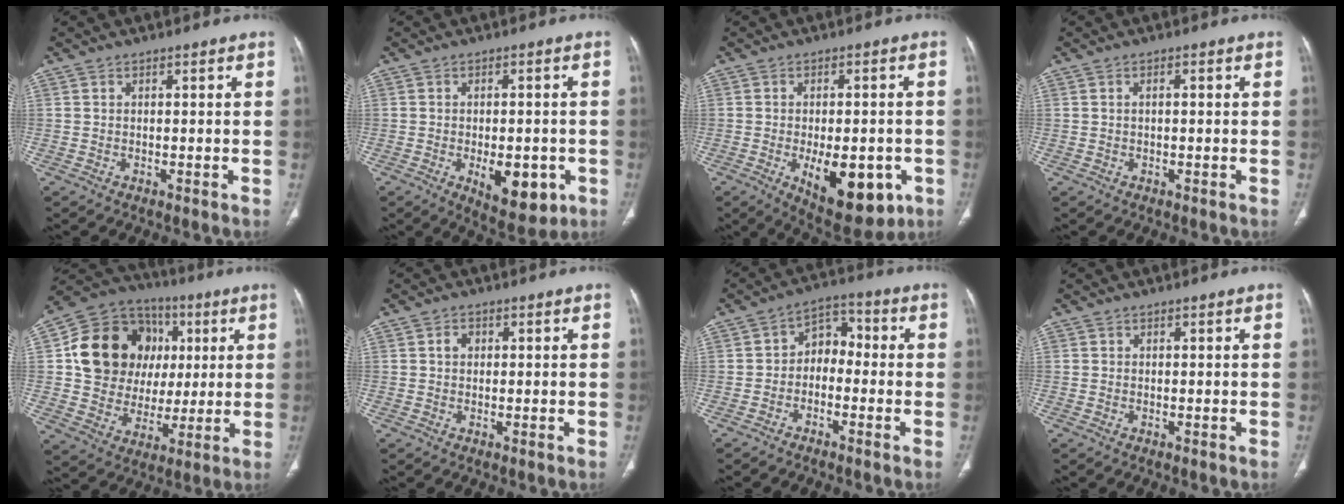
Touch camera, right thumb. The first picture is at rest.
{"total": 9.9, "force": [-3.1, 4.9, 8.1], "torque": [-0.091, -0.002, -0.030]}
{"total": 14.6, "force": [-4.6, 7.0, 11.9], "torque": [-0.149, -0.001, -0.045]}
{"total": 0.8, "force": [0.1, 0.4, 0.7], "torque": [-0.018, 0.004, 0.003]}
{"total": 20.6, "force": [4.1, 17.2, 10.6], "torque": [-0.148, 0.026, 0.081]}
{"total": 1.6, "force": [0.3, 1.3, 0.8], "torque": [-0.009, 0.005, 0.005]}
{"total": 6.3, "force": [-1.5, 4.7, 3.9], "torque": [-0.039, 0.039, -0.043]}
{"total": 0.0}